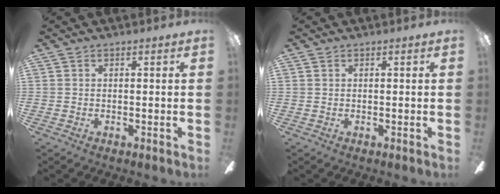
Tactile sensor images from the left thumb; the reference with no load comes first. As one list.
[{"total": 0.0}]